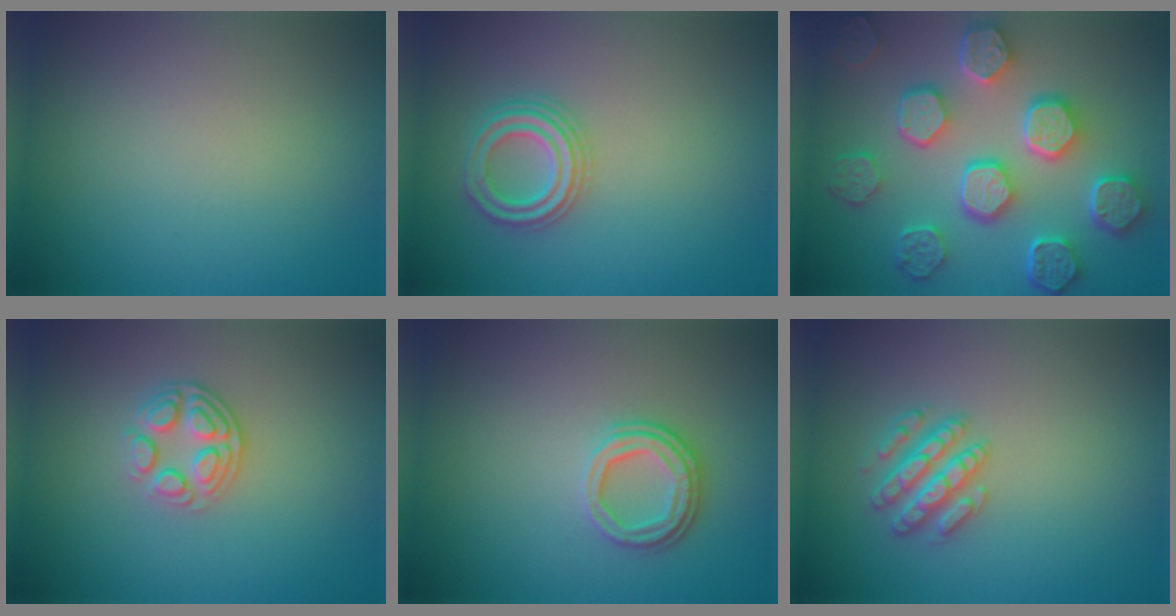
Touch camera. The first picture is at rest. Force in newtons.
{"total": 2.9, "press": 2.9, "slide": 0.5}
{"total": 8.3, "press": 6.5, "slide": 5.2}
{"total": 2.6, "press": 2.5, "slide": 0.9}
{"total": 3.1, "press": 2.5, "slide": 1.9}
{"total": 2.9, "press": 2.9, "slide": 0.7}